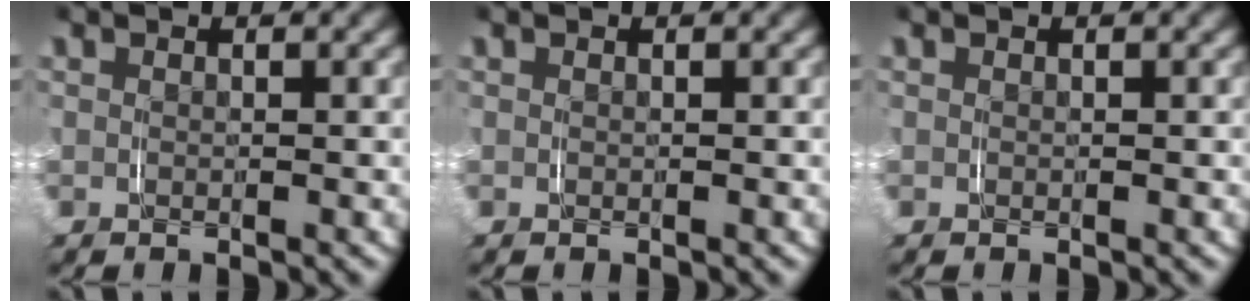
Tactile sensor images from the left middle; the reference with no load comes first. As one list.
[{"total": 0.0}, {"total": 0.0}]